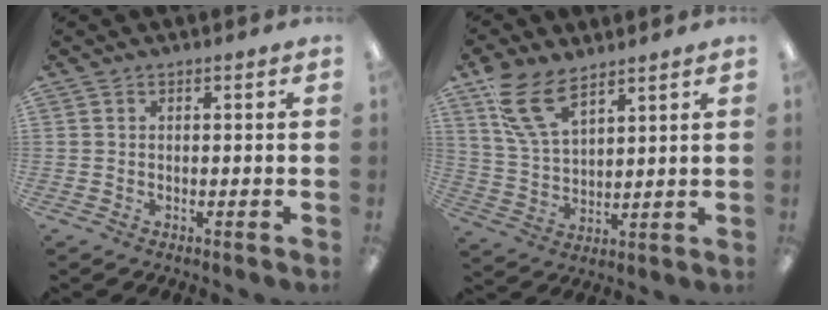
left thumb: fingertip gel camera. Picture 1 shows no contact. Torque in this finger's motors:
{"motor_torque": [1.27, 0.98, 1.30, -0.98, 0.11]}